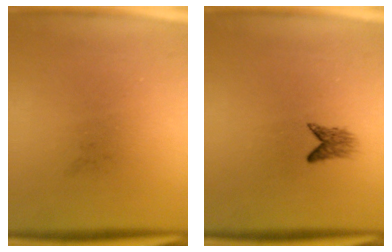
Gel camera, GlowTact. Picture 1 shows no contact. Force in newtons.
{"total": 1.9}